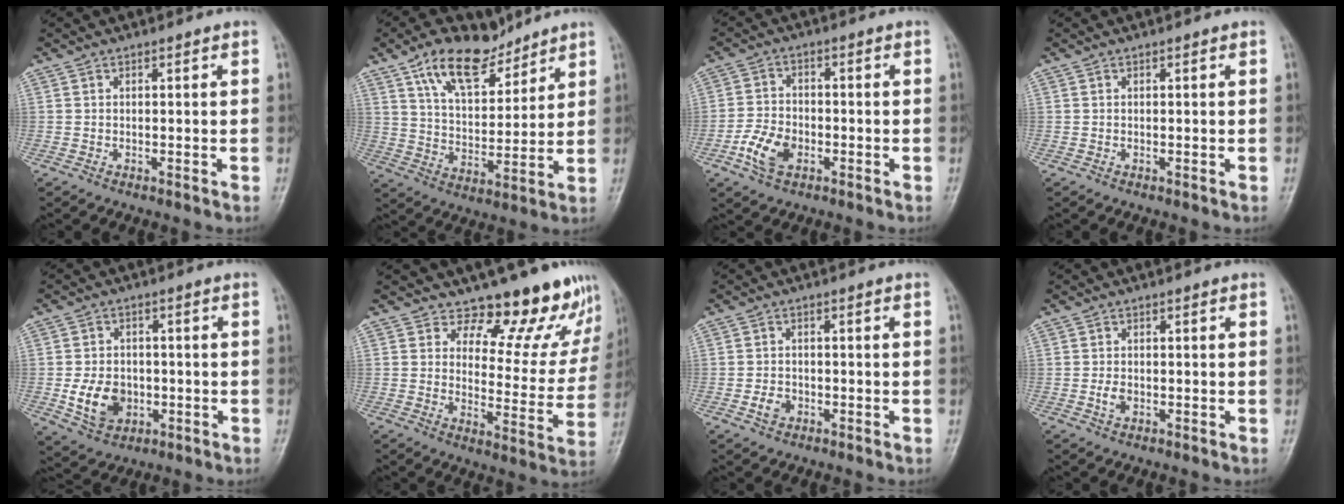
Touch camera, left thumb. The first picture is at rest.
{"total": 13.5, "force": [9.2, 6.7, 7.4], "torque": [-0.097, -0.047, 0.168]}
{"total": 6.7, "force": [-2.8, 4.4, 4.3], "torque": [-0.080, 0.010, -0.058]}
{"total": 0.0}
{"total": 8.3, "force": [-1.7, 6.5, 5.0], "torque": [-0.065, 0.002, -0.021]}
{"total": 13.6, "force": [11.6, 5.6, 4.4], "torque": [-0.009, -0.102, 0.140]}
{"total": 2.7, "force": [-1.1, 2.1, 1.3], "torque": [-0.019, 0.007, -0.020]}
{"total": 1.9, "force": [-0.4, 1.3, 1.3], "torque": [-0.022, 0.001, -0.008]}